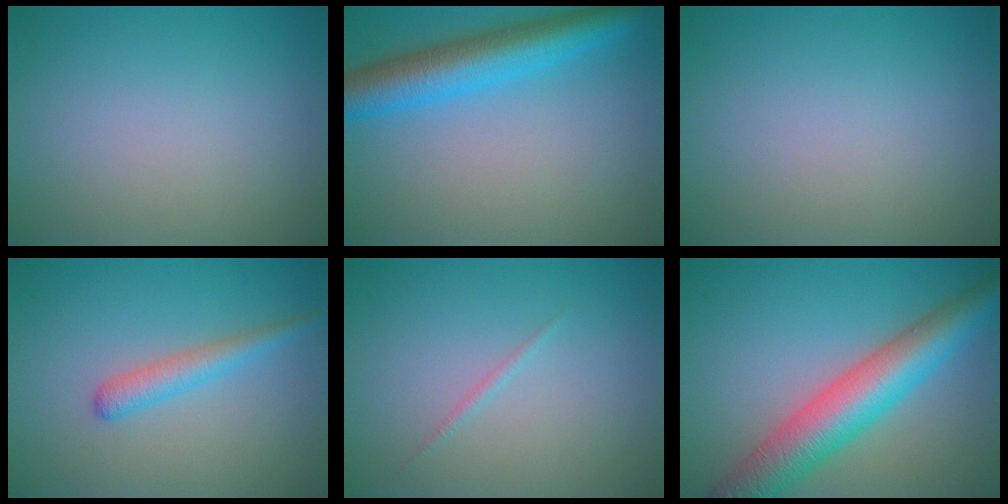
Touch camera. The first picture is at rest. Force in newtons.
{"total": 6.5, "press": 6.5, "slide": 0.3}
{"total": 0.0}
{"total": 2.2, "press": 2.2, "slide": 0.0}
{"total": 0.6, "press": 0.6, "slide": 0.0}
{"total": 8.1, "press": 8.1, "slide": 0.1}